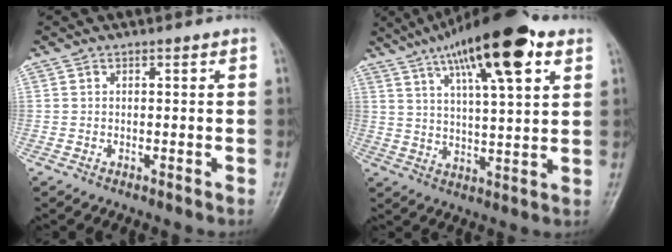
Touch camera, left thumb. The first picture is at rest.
{"total": 18.7, "force": [10.0, 5.1, 15.0], "torque": [-0.227, -0.018, 0.161]}